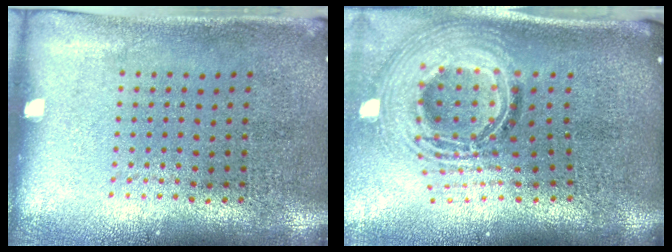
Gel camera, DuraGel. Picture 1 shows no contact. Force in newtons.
{"total": 2.6, "press": 1.8, "slide": 1.8}